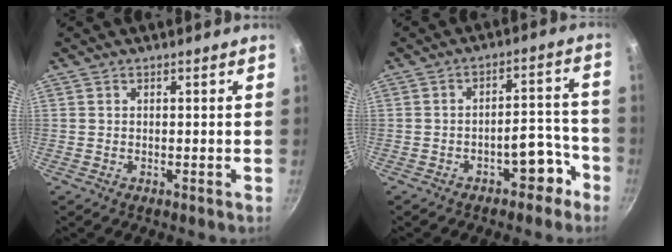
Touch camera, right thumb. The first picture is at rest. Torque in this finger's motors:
{"motor_torque": [3.41, 1.60, 1.28, -1.15, 0.26]}